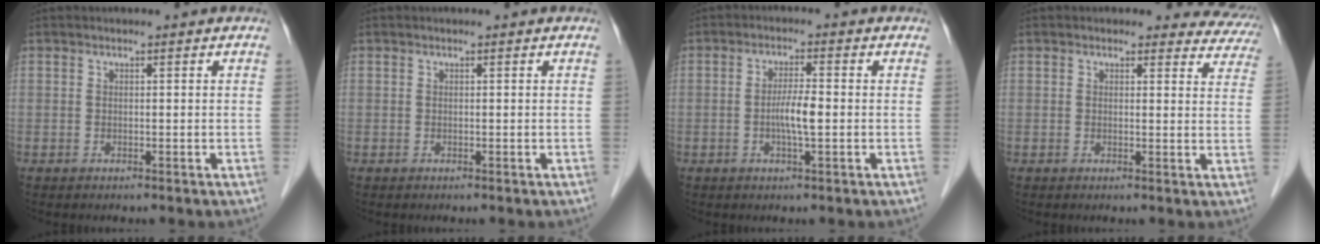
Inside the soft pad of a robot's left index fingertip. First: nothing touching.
{"total": 0.0}
{"total": 3.9, "force": [-0.6, 0.4, 3.8], "torque": [-0.075, -0.002, -0.014]}
{"total": 7.3, "force": [6.8, 2.8, -0.3], "torque": [0.049, -0.013, 0.035]}